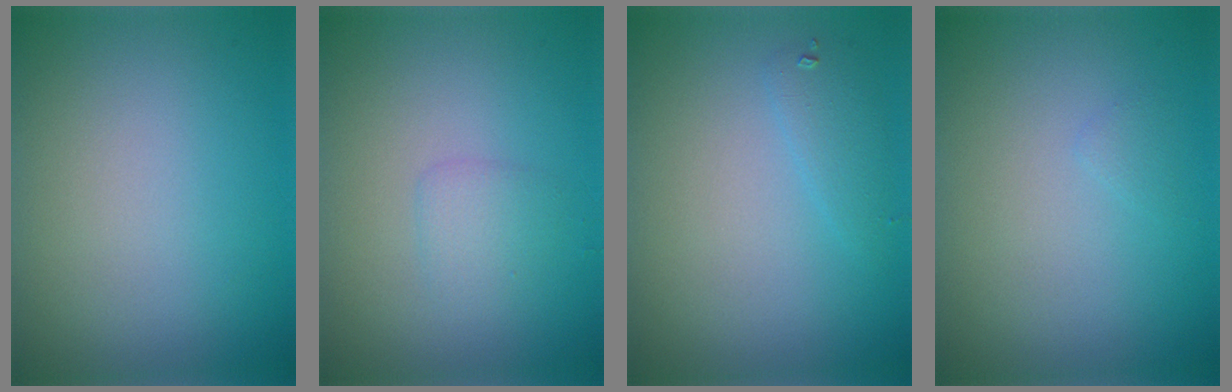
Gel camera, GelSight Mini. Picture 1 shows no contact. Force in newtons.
{"total": 1.3, "press": 1.3, "slide": 0.1}
{"total": 1.4, "press": 1.4, "slide": 0.0}
{"total": 0.5, "press": 0.5, "slide": 0.1}